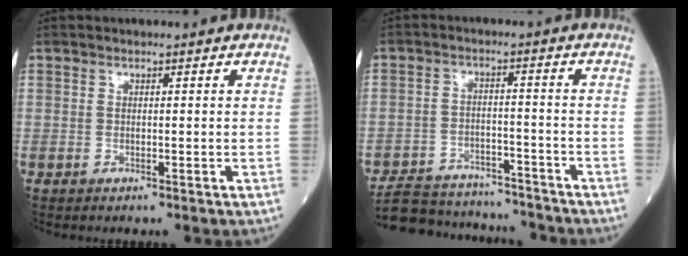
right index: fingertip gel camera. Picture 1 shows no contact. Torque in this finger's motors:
{"motor_torque": [-0.72, -0.68, -1.06, -0.21]}